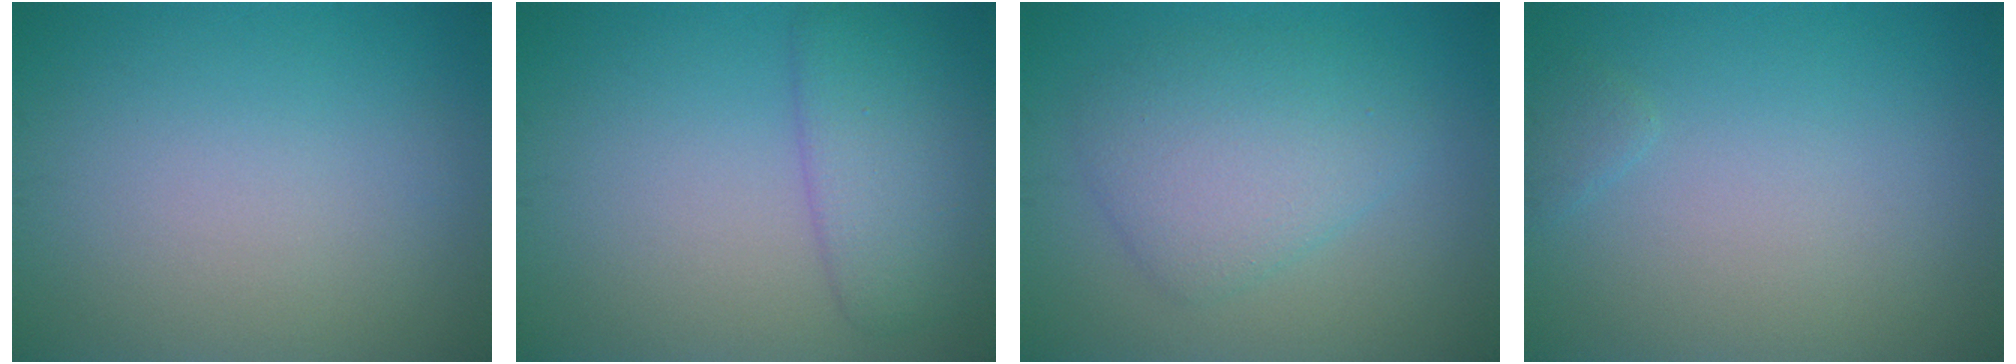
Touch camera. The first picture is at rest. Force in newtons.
{"total": 4.3, "press": 4.3, "slide": 0.2}
{"total": 4.6, "press": 4.6, "slide": 0.2}
{"total": 0.6, "press": 0.6, "slide": 0.1}